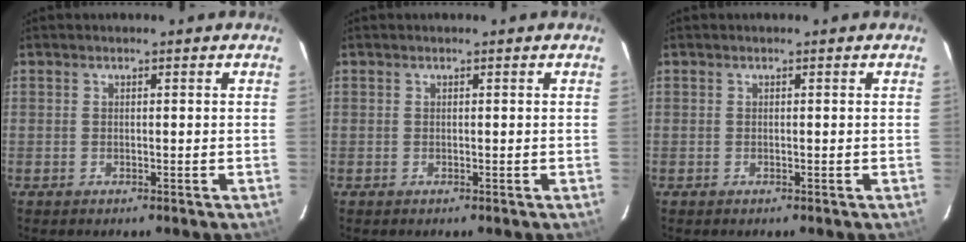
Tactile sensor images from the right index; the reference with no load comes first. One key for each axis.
{"total": 0.0}
{"total": 0.0}